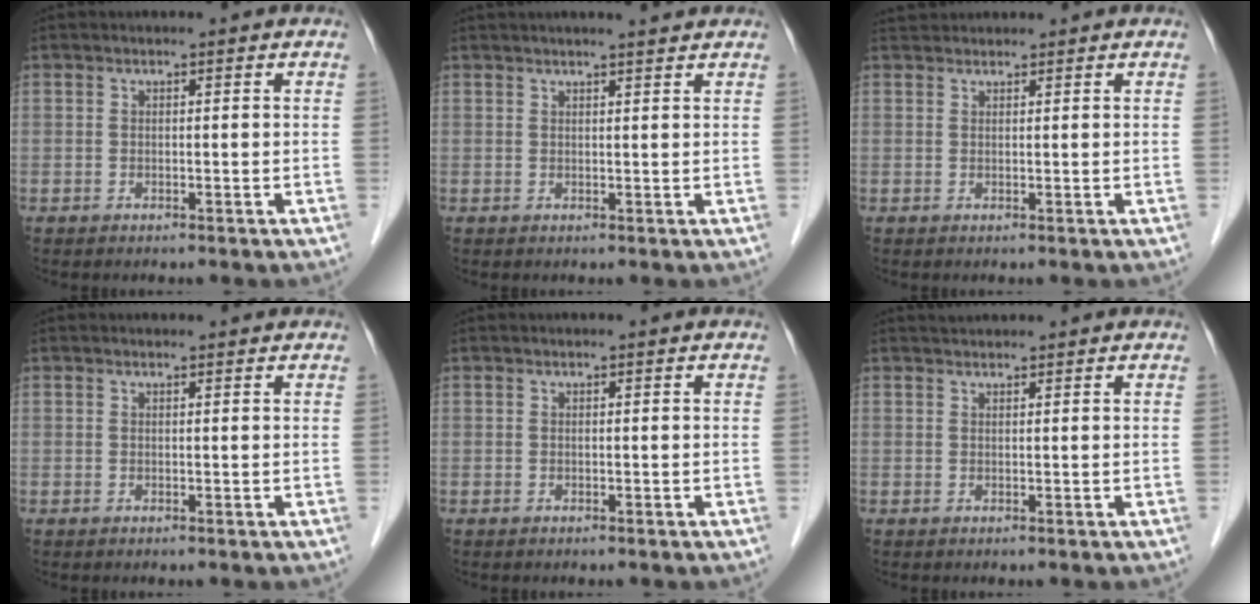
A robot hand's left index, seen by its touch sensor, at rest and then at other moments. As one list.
[{"total": 4.8, "force": [4.3, 0.0, 2.1], "torque": [-0.030, 0.018, 0.055]}, {"total": 2.1, "force": [2.0, 0.4, 0.1], "torque": [-0.008, 0.022, 0.039]}, {"total": 1.6, "force": [1.6, 0.1, 0.2], "torque": [-0.011, 0.006, 0.020]}, {"total": 0.0}, {"total": 2.3, "force": [2.2, 0.1, 0.5], "torque": [-0.008, 0.026, 0.039]}]